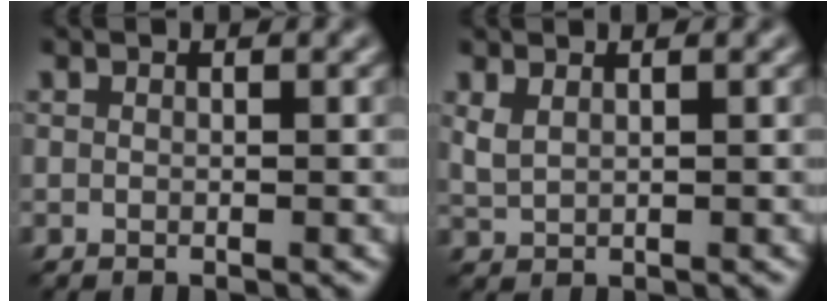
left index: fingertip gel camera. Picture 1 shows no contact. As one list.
[{"total": 1.4, "force": [1.0, 0.5, 0.9], "torque": [-0.023, 0.000, 0.025]}]